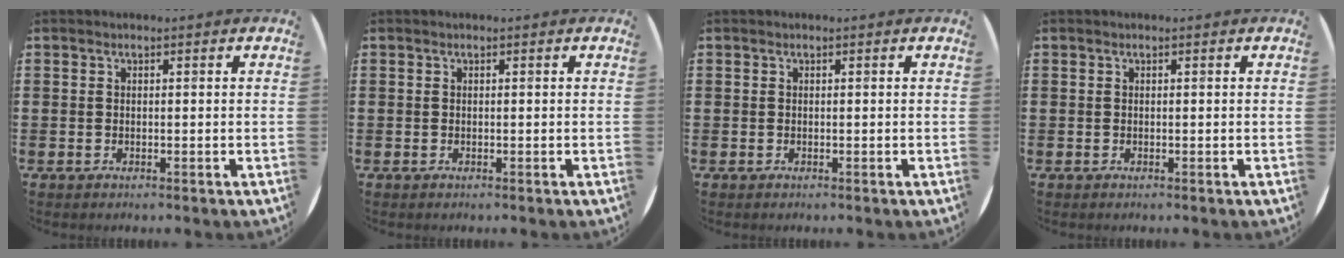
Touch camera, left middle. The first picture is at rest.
{"total": 0.0}
{"total": 0.0}
{"total": 0.0}